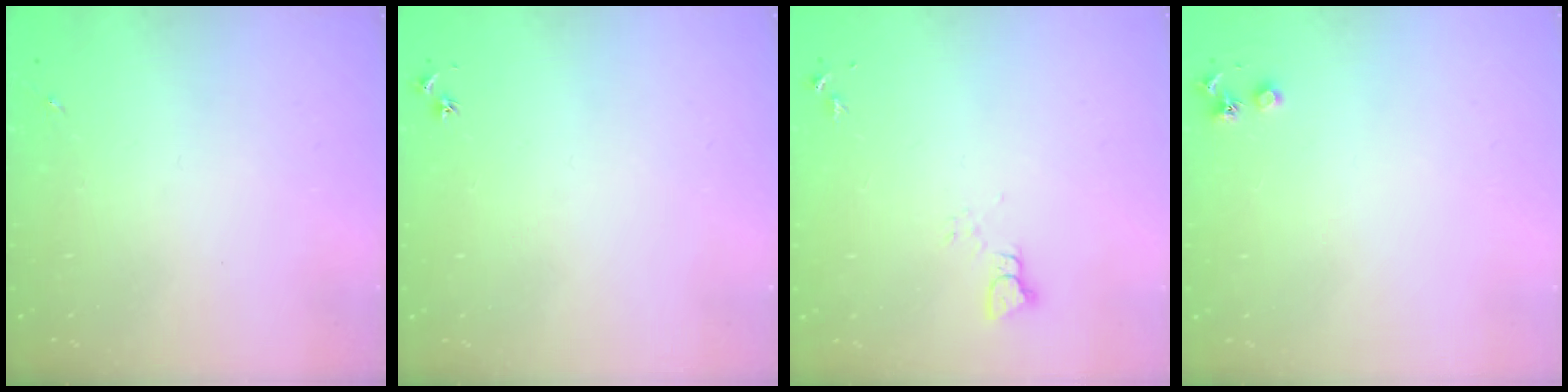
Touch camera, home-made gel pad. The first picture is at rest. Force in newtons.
{"total": 3.0, "press": 2.9, "slide": 0.4}
{"total": 2.2, "press": 2.2, "slide": 0.2}
{"total": 3.6, "press": 3.5, "slide": 0.5}